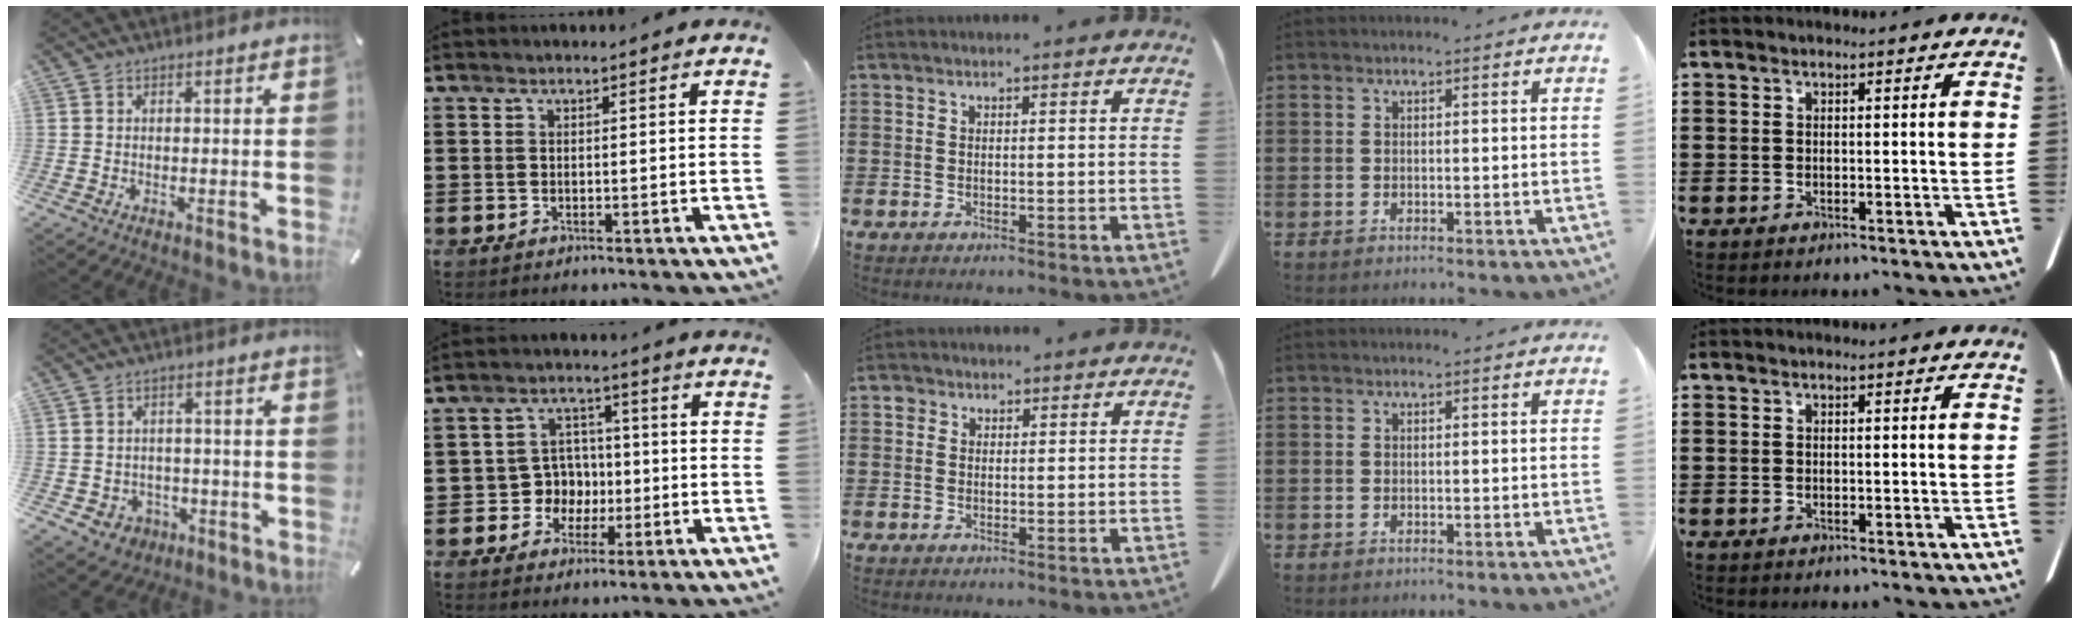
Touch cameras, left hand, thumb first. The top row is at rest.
{"thumb": {"total": 5.0, "force": [-1.9, 4.4, 1.3], "torque": [-0.024, 0.012, -0.035]}, "index": {"total": 5.4, "force": [-1.0, 5.1, 1.5], "torque": [-0.047, 0.014, -0.018]}, "middle": {"total": 1.4, "force": [0.8, 1.1, 0.3], "torque": [-0.003, -0.001, 0.015]}}